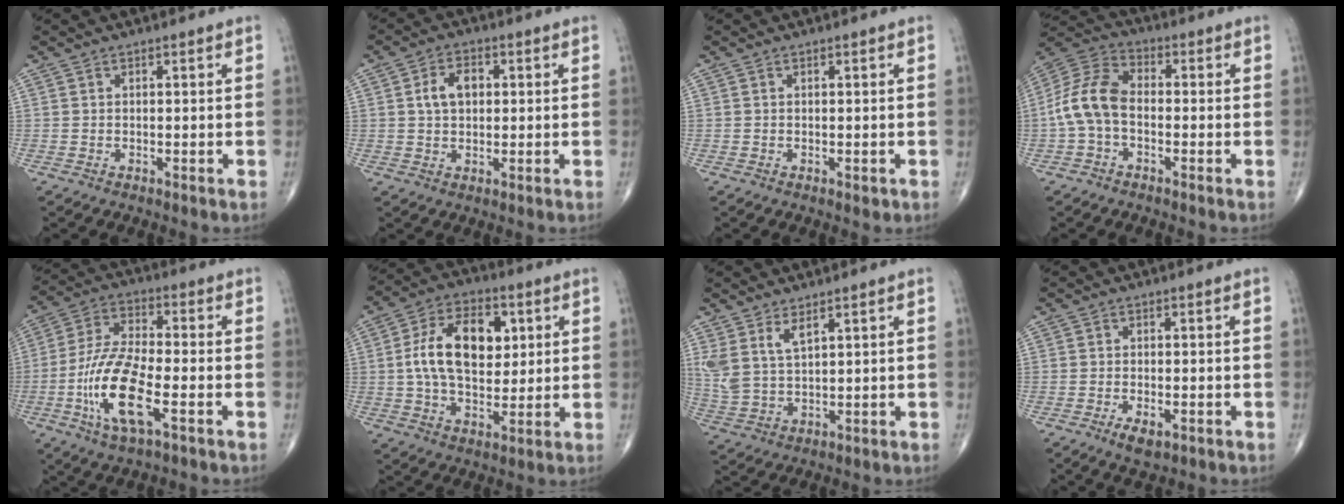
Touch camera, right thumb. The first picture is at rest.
{"total": 5.6, "force": [1.0, 3.7, 4.1], "torque": [-0.068, 0.009, 0.015]}
{"total": 0.7, "force": [-0.2, 0.4, 0.6], "torque": [-0.002, 0.000, -0.002]}
{"total": 10.3, "force": [-1.6, 6.4, 7.9], "torque": [-0.160, 0.032, -0.044]}
{"total": 14.4, "force": [-4.7, 4.9, 12.8], "torque": [-0.265, 0.016, -0.089]}
{"total": 15.6, "force": [2.8, 9.5, 12.1], "torque": [-0.186, 0.005, 0.045]}
{"total": 6.2, "force": [3.6, 2.6, 4.4], "torque": [-0.093, -0.017, 0.084]}
{"total": 3.2, "force": [-1.5, 1.4, 2.4], "torque": [-0.040, 0.000, -0.024]}